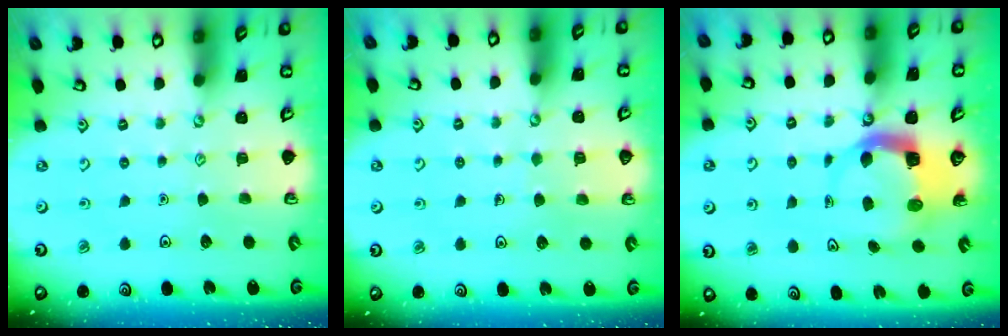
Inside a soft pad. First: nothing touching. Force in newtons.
{"total": 3.4, "press": 3.4, "slide": 0.3}
{"total": 5.1, "press": 5.1, "slide": 0.7}